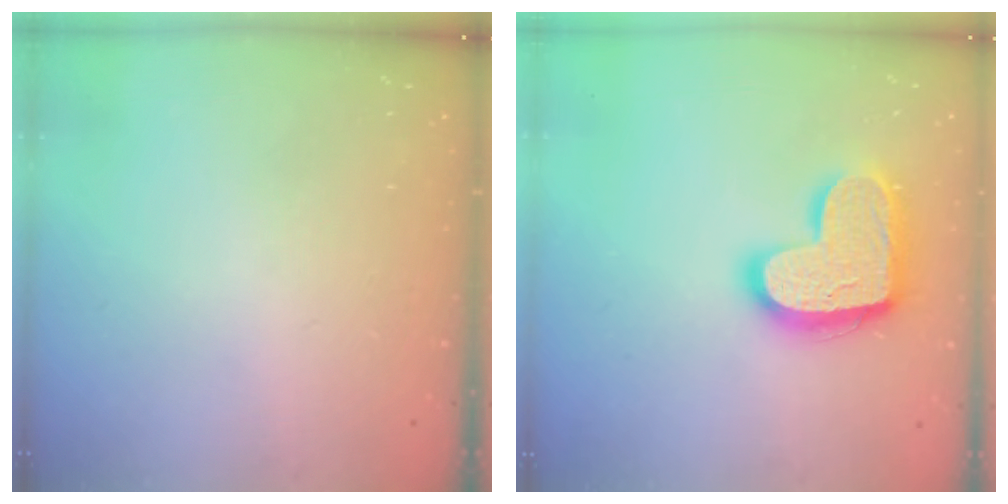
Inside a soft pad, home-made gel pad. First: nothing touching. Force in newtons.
{"total": 17.3, "press": 17.3, "slide": 1.1}